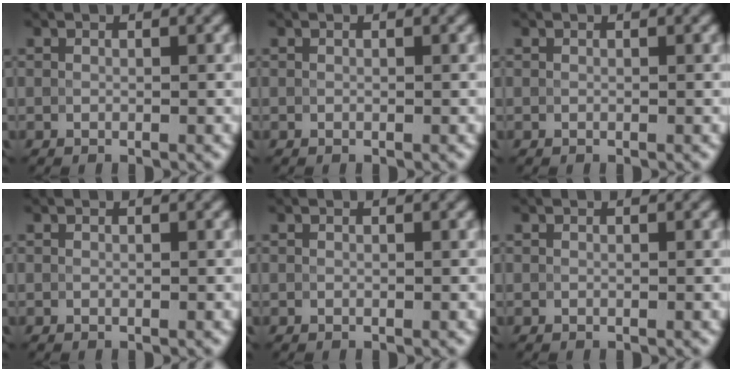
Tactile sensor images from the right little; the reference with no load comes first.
{"total": 0.0}
{"total": 0.0}
{"total": 0.0}
{"total": 0.0}
{"total": 0.0}